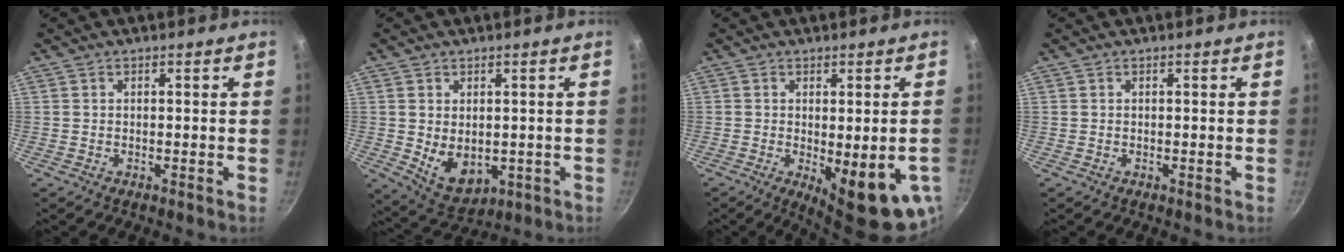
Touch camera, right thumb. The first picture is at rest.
{"total": 7.9, "force": [-0.2, 5.5, 5.7], "torque": [-0.080, -0.017, 0.021]}
{"total": 13.7, "force": [-3.6, 4.3, 12.4], "torque": [-0.144, -0.020, -0.034]}
{"total": 0.0}